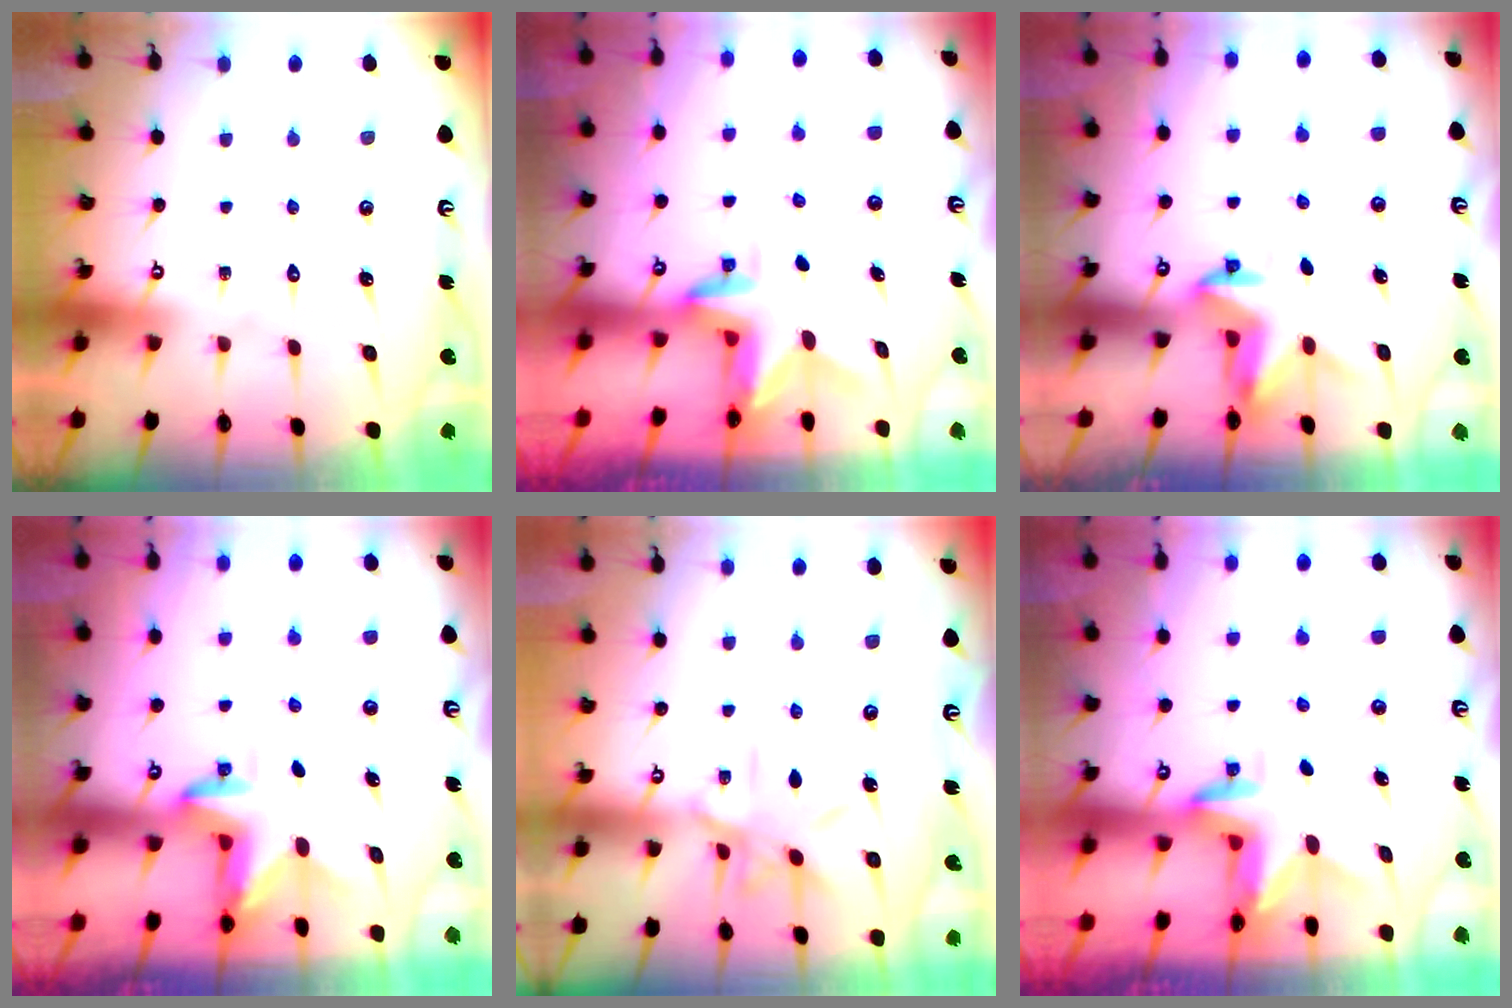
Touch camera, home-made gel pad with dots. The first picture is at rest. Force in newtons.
{"total": 2.9, "press": 2.9, "slide": 0.2}
{"total": 3.9, "press": 3.9, "slide": 0.3}
{"total": 3.2, "press": 3.2, "slide": 0.1}
{"total": 8.9, "press": 8.9, "slide": 0.7}
{"total": 3.0, "press": 3.0, "slide": 0.2}